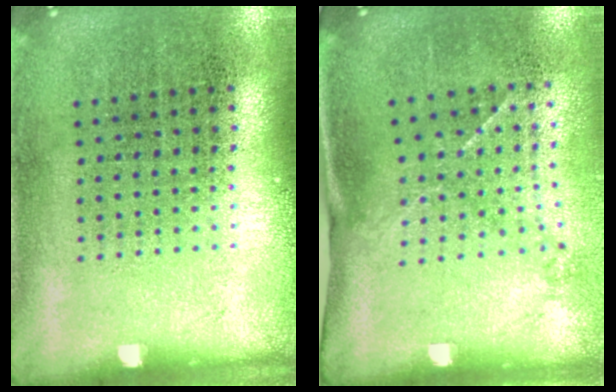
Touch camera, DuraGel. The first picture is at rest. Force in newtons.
{"total": 1.5, "press": 1.0, "slide": 1.2}